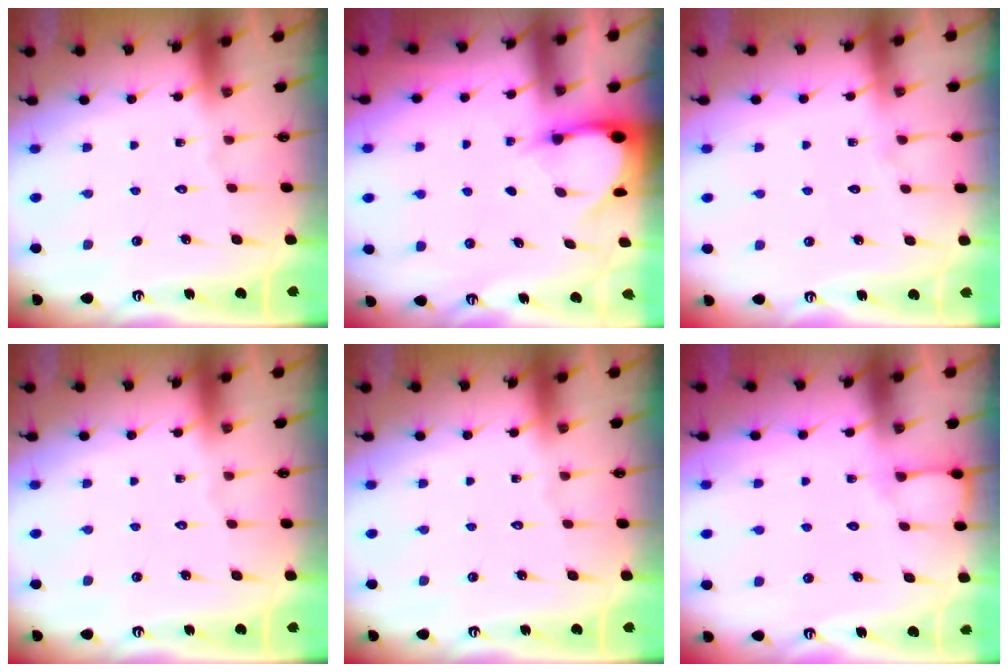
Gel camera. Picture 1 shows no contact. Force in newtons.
{"total": 3.1, "press": 3.1, "slide": 0.2}
{"total": 4.2, "press": 4.2, "slide": 0.5}
{"total": 0.0}
{"total": 0.0}
{"total": 3.8, "press": 3.8, "slide": 0.4}